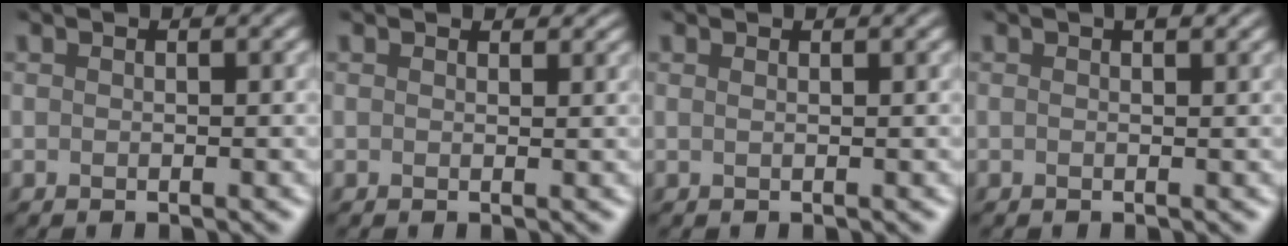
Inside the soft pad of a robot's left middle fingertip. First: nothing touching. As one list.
[{"total": 0.7, "force": [0.6, 0.2, 0.1], "torque": [0.001, 0.011, -0.001]}, {"total": 0.6, "force": [0.3, 0.2, 0.4], "torque": [-0.002, 0.003, -0.005]}, {"total": 1.5, "force": [0.7, 0.6, 1.1], "torque": [-0.001, 0.014, -0.004]}]